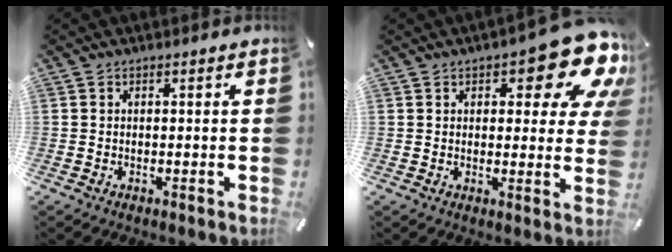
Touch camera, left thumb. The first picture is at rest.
{"total": 14.7, "force": [7.9, 5.8, 10.9], "torque": [-0.129, -0.053, 0.129]}